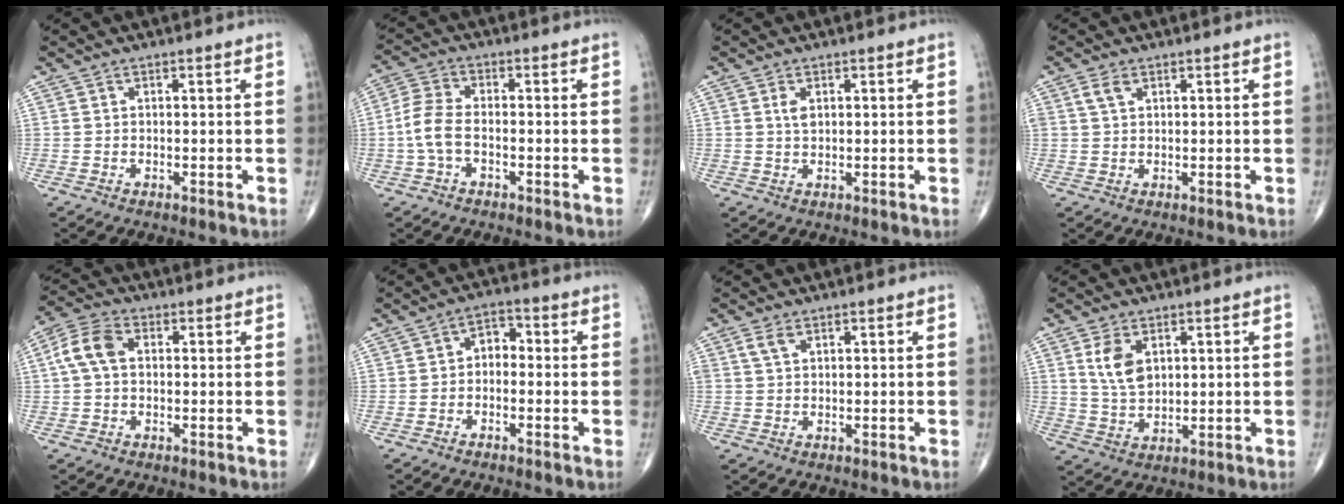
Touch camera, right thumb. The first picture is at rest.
{"total": 6.2, "force": [-1.5, 3.5, 4.9], "torque": [-0.115, 0.022, -0.035]}
{"total": 2.0, "force": [0.7, 1.1, 1.5], "torque": [-0.028, -0.001, 0.014]}
{"total": 2.5, "force": [1.2, 1.5, 1.6], "torque": [-0.032, 0.003, 0.027]}
{"total": 6.8, "force": [0.9, 4.4, 5.1], "torque": [-0.108, 0.023, 0.011]}
{"total": 4.0, "force": [-0.6, 2.8, 2.8], "torque": [-0.026, 0.022, -0.023]}
{"total": 2.3, "force": [1.2, 1.3, 1.5], "torque": [-0.032, 0.003, 0.028]}
{"total": 6.9, "force": [2.4, 4.1, 4.9], "torque": [-0.084, -0.012, 0.056]}